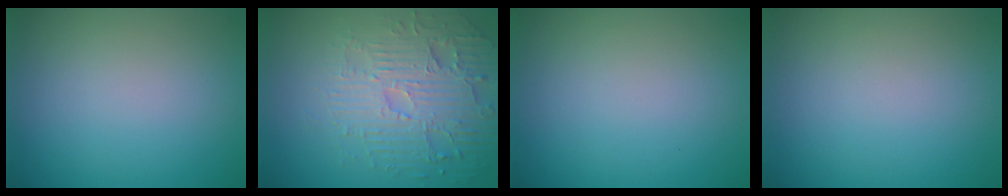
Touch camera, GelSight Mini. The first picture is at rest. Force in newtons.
{"total": 5.4, "press": 4.7, "slide": 2.7}
{"total": 0.0}
{"total": 0.0}